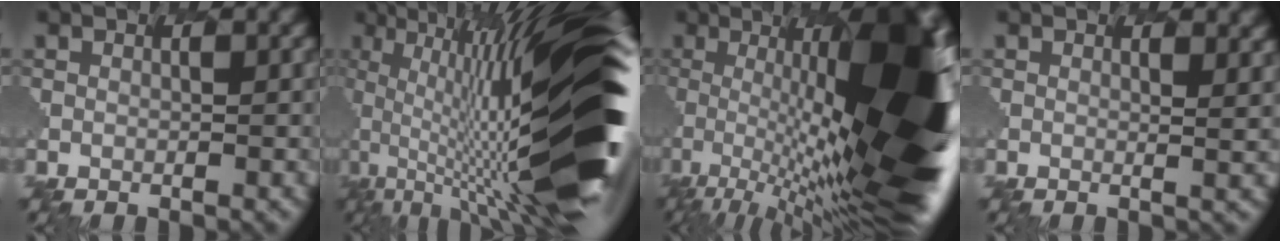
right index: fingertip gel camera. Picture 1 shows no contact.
{"total": 13.8, "force": [-0.2, 2.5, 13.5], "torque": [-0.212, 0.038, -0.019]}
{"total": 14.6, "force": [0.1, 2.5, 14.4], "torque": [-0.207, 0.039, -0.020]}
{"total": 1.5, "force": [1.1, -0.6, -0.7], "torque": [0.012, 0.016, -0.008]}